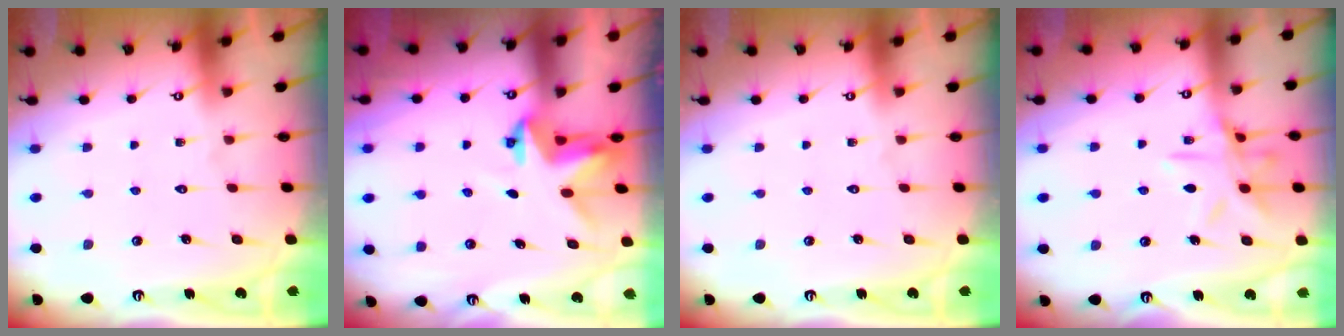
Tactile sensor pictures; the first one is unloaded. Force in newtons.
{"total": 3.4, "press": 3.4, "slide": 0.1}
{"total": 0.0}
{"total": 12.0, "press": 11.9, "slide": 0.8}